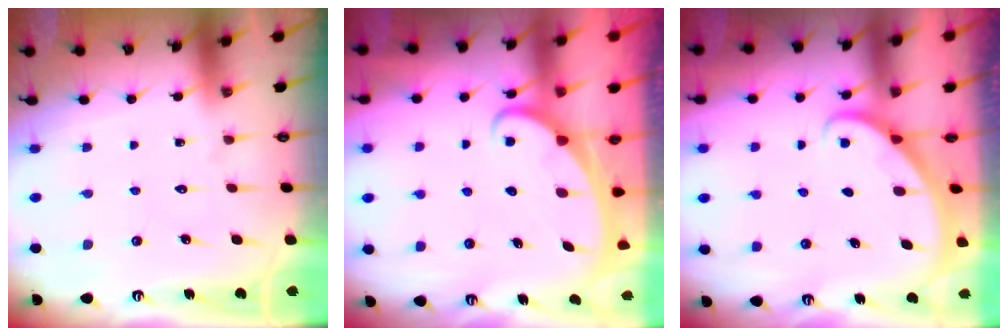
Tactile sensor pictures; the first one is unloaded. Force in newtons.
{"total": 2.4, "press": 2.3, "slide": 0.3}
{"total": 2.1, "press": 2.1, "slide": 0.1}